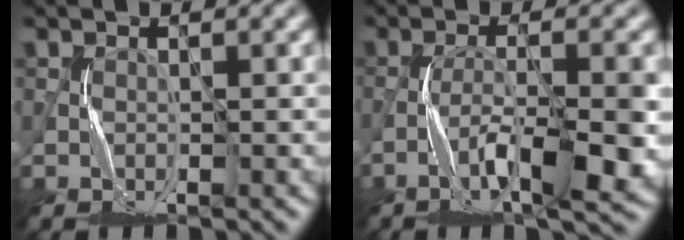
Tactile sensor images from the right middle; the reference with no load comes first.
{"total": 7.1, "force": [-3.0, 1.5, 6.3], "torque": [-0.112, 0.004, -0.051]}